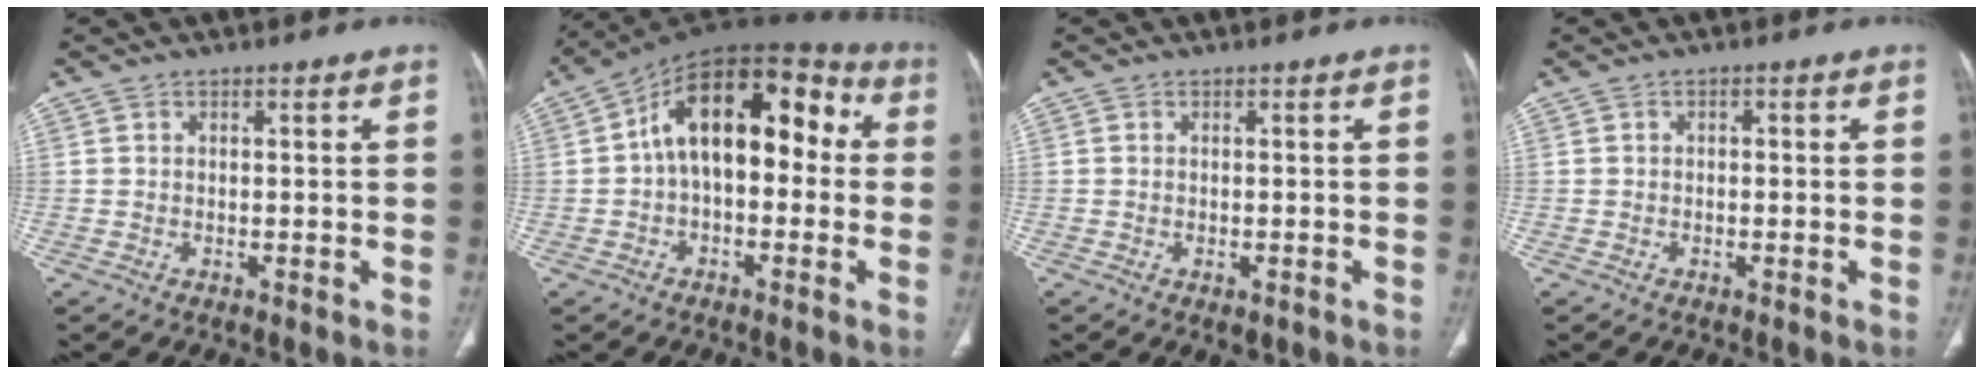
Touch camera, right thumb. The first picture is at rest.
{"total": 16.7, "force": [1.0, 9.8, 13.5], "torque": [-0.173, 0.056, 0.003]}
{"total": 1.5, "force": [-0.7, 0.8, 1.0], "torque": [-0.014, 0.002, -0.003]}
{"total": 0.7, "force": [-0.1, 0.5, 0.4], "torque": [-0.002, 0.003, -0.006]}